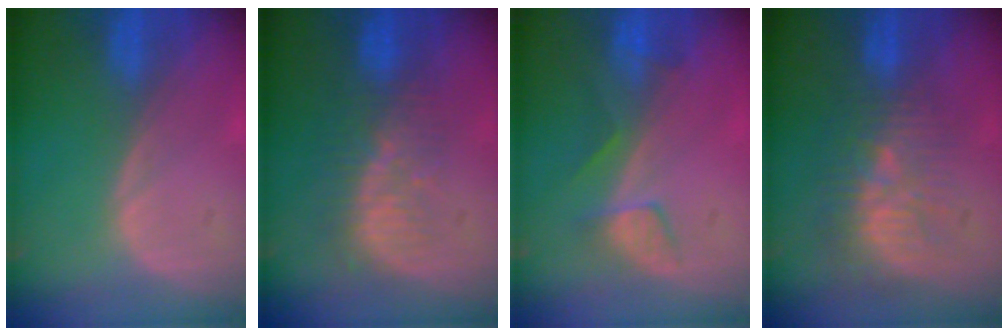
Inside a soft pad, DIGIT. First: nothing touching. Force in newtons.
{"total": 8.2, "press": 7.2, "slide": 3.8}
{"total": 3.9, "press": 3.7, "slide": 1.4}
{"total": 10.3, "press": 8.9, "slide": 5.2}